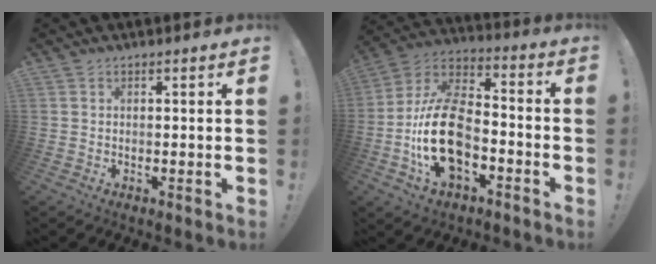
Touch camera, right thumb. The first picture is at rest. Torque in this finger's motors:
{"motor_torque": [2.40, 1.82, 1.47, -1.30, 0.14]}